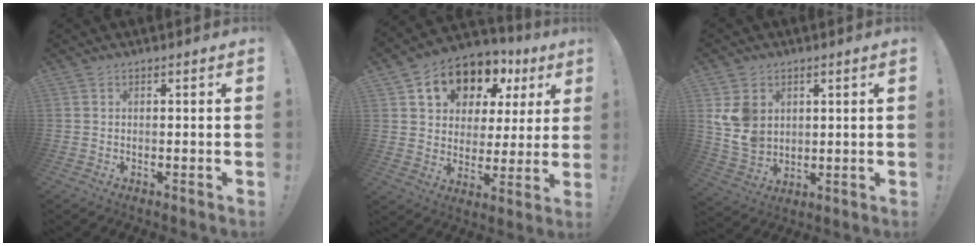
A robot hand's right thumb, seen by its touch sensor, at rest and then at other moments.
{"total": 13.0, "force": [7.9, 8.7, 5.7], "torque": [-0.094, -0.054, 0.148]}
{"total": 9.6, "force": [3.7, 7.6, 4.4], "torque": [-0.089, -0.013, 0.078]}